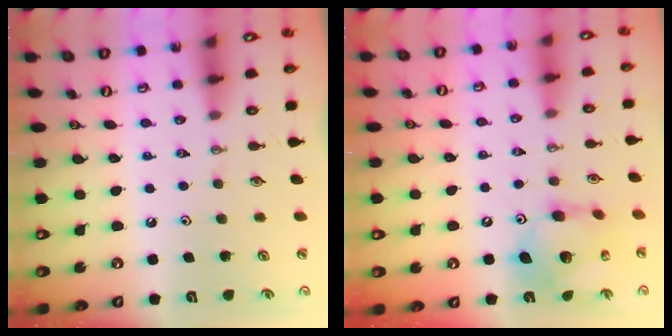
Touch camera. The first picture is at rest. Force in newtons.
{"total": 13.2, "press": 13.1, "slide": 1.3}